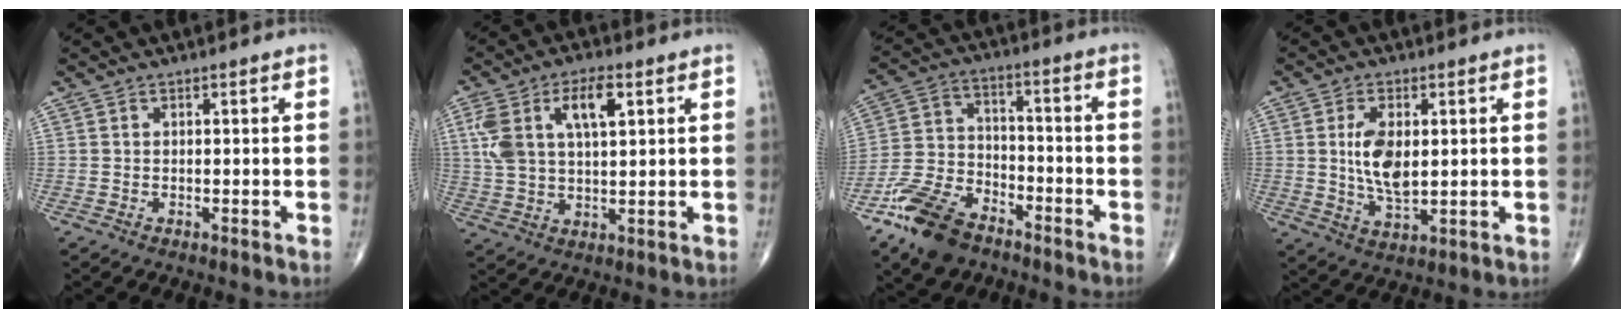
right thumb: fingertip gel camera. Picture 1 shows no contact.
{"total": 11.9, "force": [4.1, 5.6, 9.6], "torque": [-0.188, 0.006, 0.080]}
{"total": 13.6, "force": [-9.2, 7.4, 6.8], "torque": [-0.121, 0.047, -0.180]}
{"total": 10.8, "force": [1.8, 5.4, 9.2], "torque": [-0.165, -0.021, 0.043]}